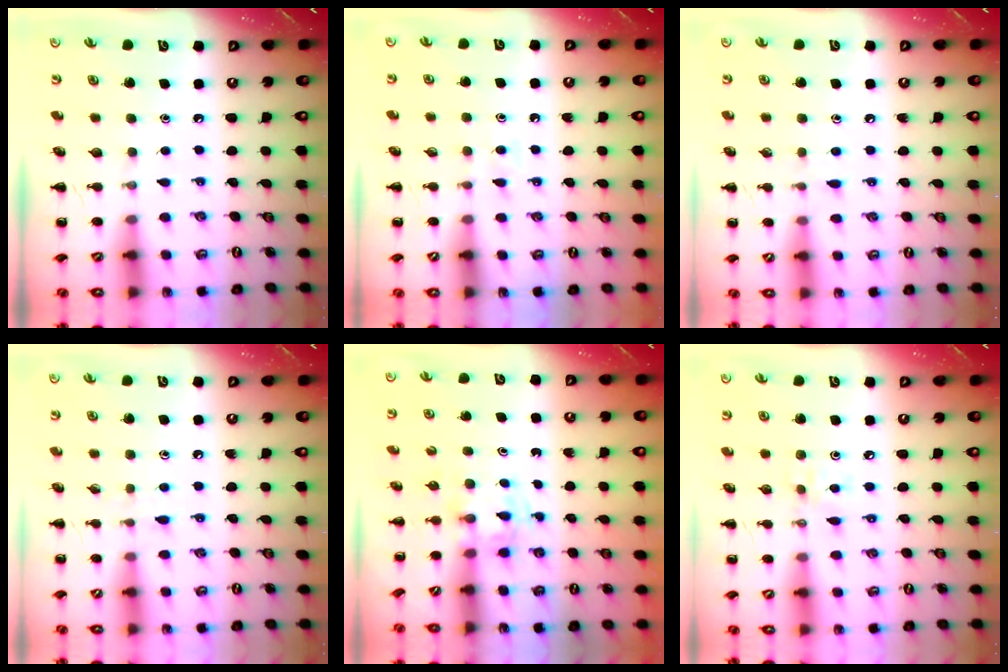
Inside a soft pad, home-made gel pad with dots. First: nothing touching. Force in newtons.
{"total": 4.1, "press": 3.9, "slide": 1.5}
{"total": 5.1, "press": 4.6, "slide": 2.2}
{"total": 5.0, "press": 4.5, "slide": 2.0}
{"total": 2.8, "press": 2.6, "slide": 1.1}
{"total": 3.0, "press": 2.8, "slide": 1.0}